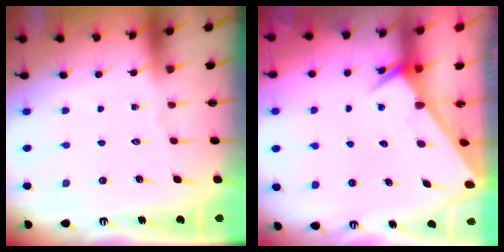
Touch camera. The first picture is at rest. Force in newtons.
{"total": 2.3, "press": 2.3, "slide": 0.0}